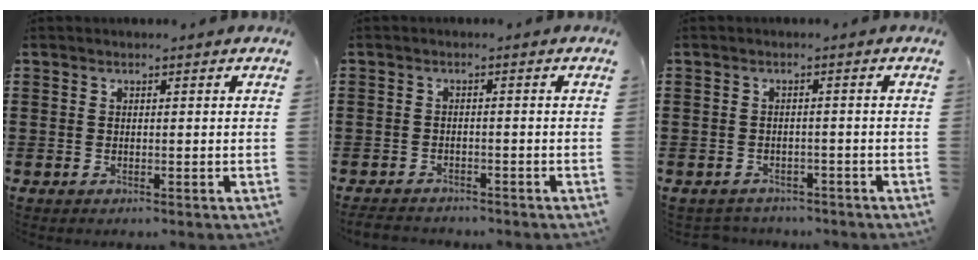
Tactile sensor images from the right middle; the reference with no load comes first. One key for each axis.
{"total": 2.0, "fx": -1.9, "fy": 0.3, "fz": 0.3, "tx": -0.012, "ty": -0.002, "tz": -0.040}
{"total": 1.6, "fx": -1.5, "fy": 0.4, "fz": -0.1, "tx": -0.006, "ty": 0.000, "tz": -0.034}